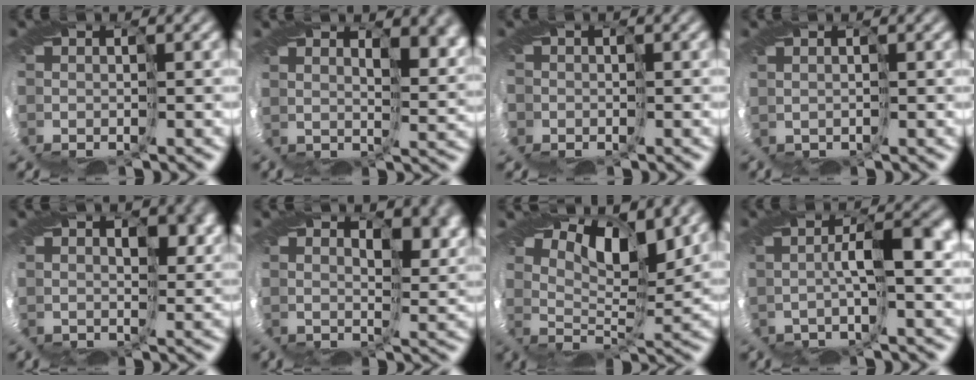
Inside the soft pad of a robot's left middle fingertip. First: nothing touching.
{"total": 5.9, "force": [3.9, 2.4, 3.7], "torque": [-0.056, 0.007, 0.067]}
{"total": 7.0, "force": [-3.2, 6.1, 1.2], "torque": [-0.045, -0.025, -0.074]}
{"total": 0.9, "force": [0.2, -0.6, -0.6], "torque": [0.014, 0.004, 0.007]}
{"total": 4.3, "force": [2.9, 2.2, 2.3], "torque": [-0.034, 0.011, 0.050]}
{"total": 5.0, "force": [3.8, 2.0, 2.6], "torque": [-0.044, -0.001, 0.068]}
{"total": 5.5, "force": [4.8, 1.1, 2.5], "torque": [-0.055, 0.005, 0.077]}
{"total": 3.4, "force": [0.3, 0.1, 3.4], "torque": [-0.071, 0.009, 0.002]}